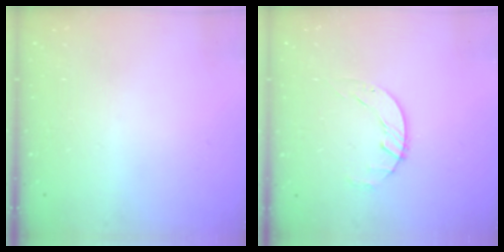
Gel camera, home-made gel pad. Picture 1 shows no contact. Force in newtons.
{"total": 1.8, "press": 1.8, "slide": 0.3}